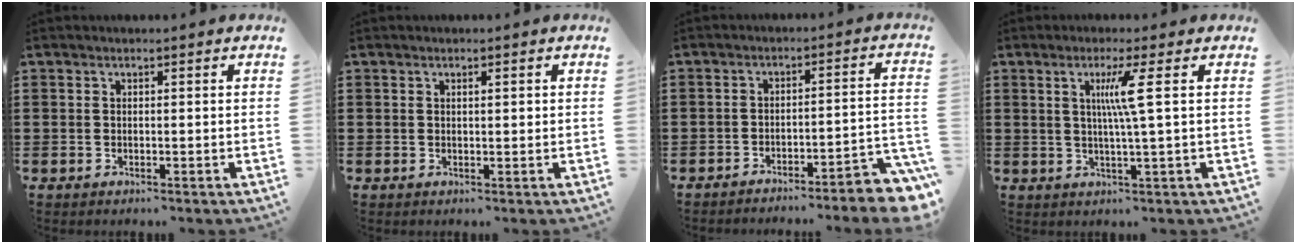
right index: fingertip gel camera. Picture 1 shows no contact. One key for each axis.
{"total": 0.9, "fx": 0.3, "fy": 0.2, "fz": 0.8, "tx": -0.017, "ty": 0.002, "tz": 0.005}
{"total": 4.2, "fx": -4.0, "fy": -0.2, "fz": 1.5, "tx": -0.027, "ty": -0.011, "tz": -0.082}
{"total": 5.3, "fx": 1.2, "fy": -1.0, "fz": 5.0, "tx": -0.098, "ty": -0.007, "tz": 0.012}